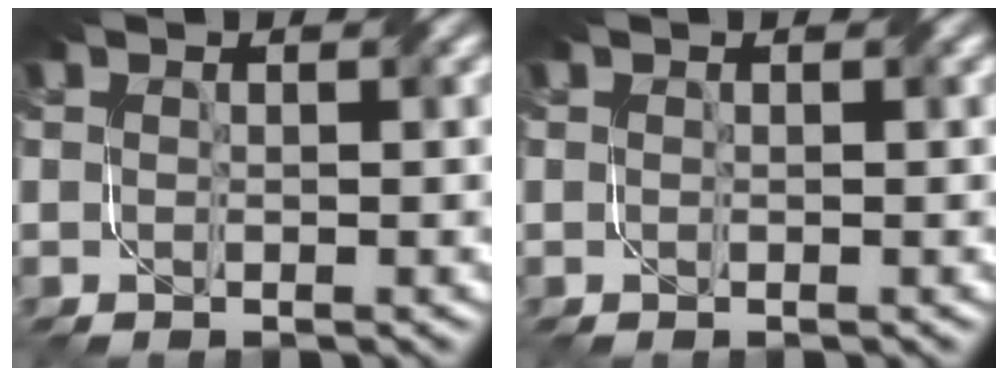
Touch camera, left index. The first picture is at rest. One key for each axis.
{"total": 0.0}